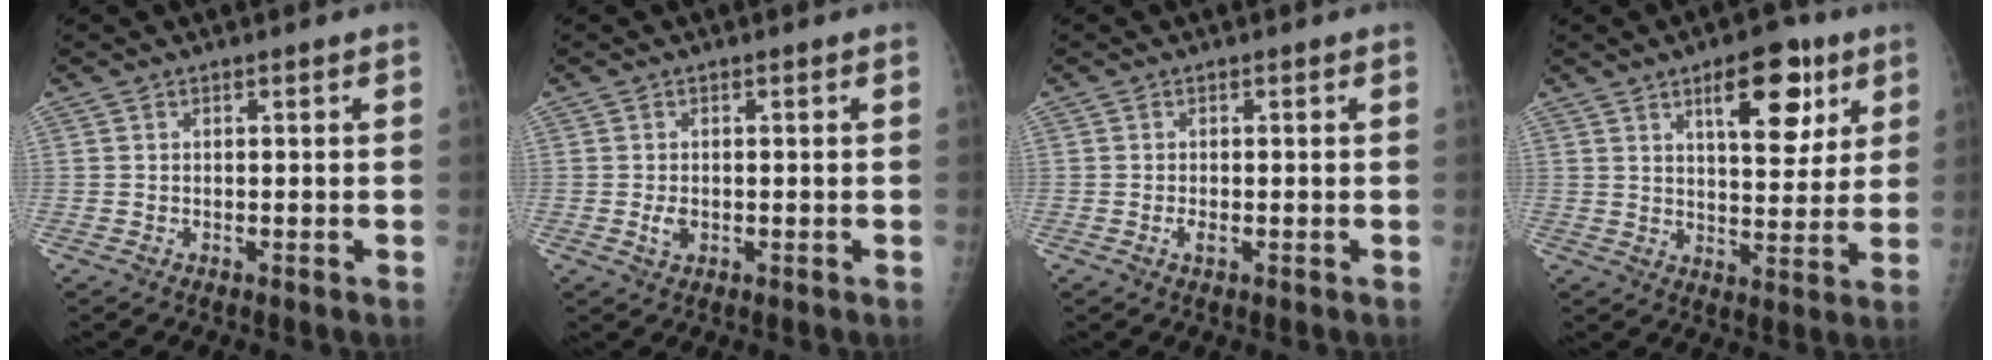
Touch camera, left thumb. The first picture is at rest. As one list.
[{"total": 2.0, "force": [-0.4, 1.3, 1.4], "torque": [-0.025, -0.001, -0.006]}, {"total": 1.1, "force": [-0.3, 0.5, 1.0], "torque": [-0.023, 0.000, -0.008]}, {"total": 12.5, "force": [6.2, 5.5, 9.3], "torque": [-0.098, -0.027, 0.089]}]